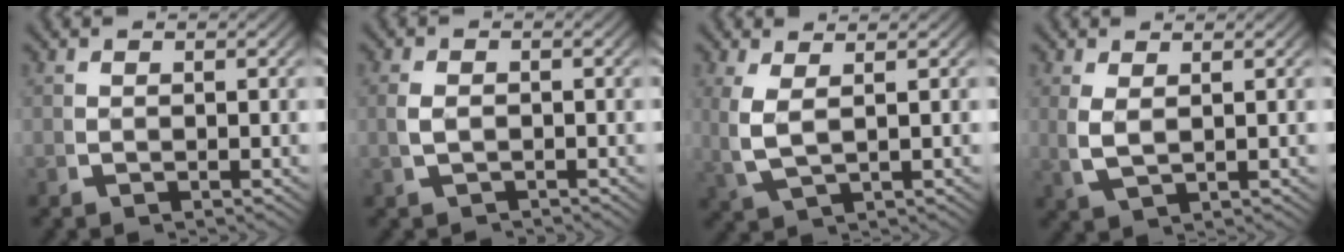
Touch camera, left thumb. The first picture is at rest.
{"total": 1.8, "force": [-1.2, 1.0, 1.0], "torque": [-0.027, -0.011, -0.011]}
{"total": 3.4, "force": [1.1, 1.5, 2.9], "torque": [-0.083, -0.009, 0.036]}
{"total": 2.4, "force": [0.9, 1.0, 2.0], "torque": [-0.057, -0.010, 0.031]}